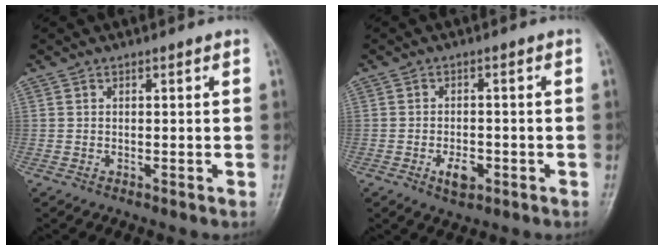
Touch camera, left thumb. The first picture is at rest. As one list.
[{"total": 4.2, "force": [-1.8, 2.4, 3.0], "torque": [-0.042, 0.006, -0.026]}]